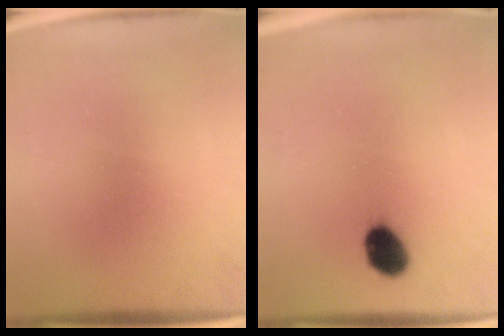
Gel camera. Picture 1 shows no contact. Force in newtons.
{"total": 5.1}